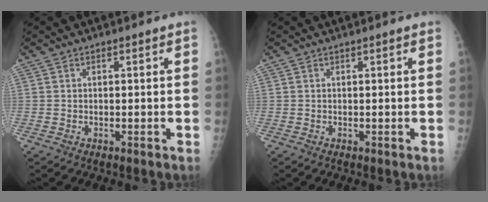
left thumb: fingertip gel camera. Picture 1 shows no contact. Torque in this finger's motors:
{"motor_torque": [-0.19, -0.02, -0.46, -0.06, 0.02]}